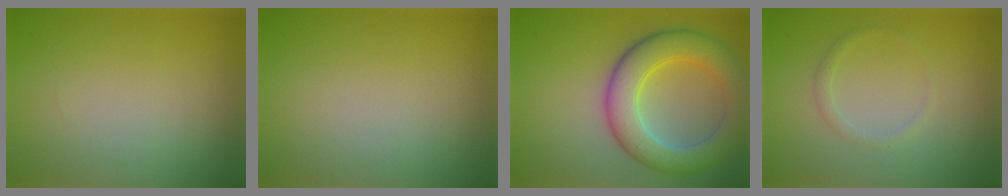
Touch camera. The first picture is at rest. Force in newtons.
{"total": 0.0}
{"total": 7.4, "press": 7.4, "slide": 0.2}
{"total": 0.9, "press": 0.9, "slide": 0.0}